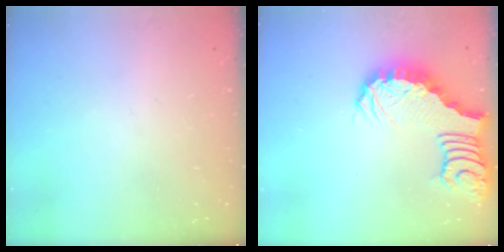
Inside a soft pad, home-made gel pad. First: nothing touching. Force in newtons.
{"total": 3.4, "press": 3.3, "slide": 0.8}